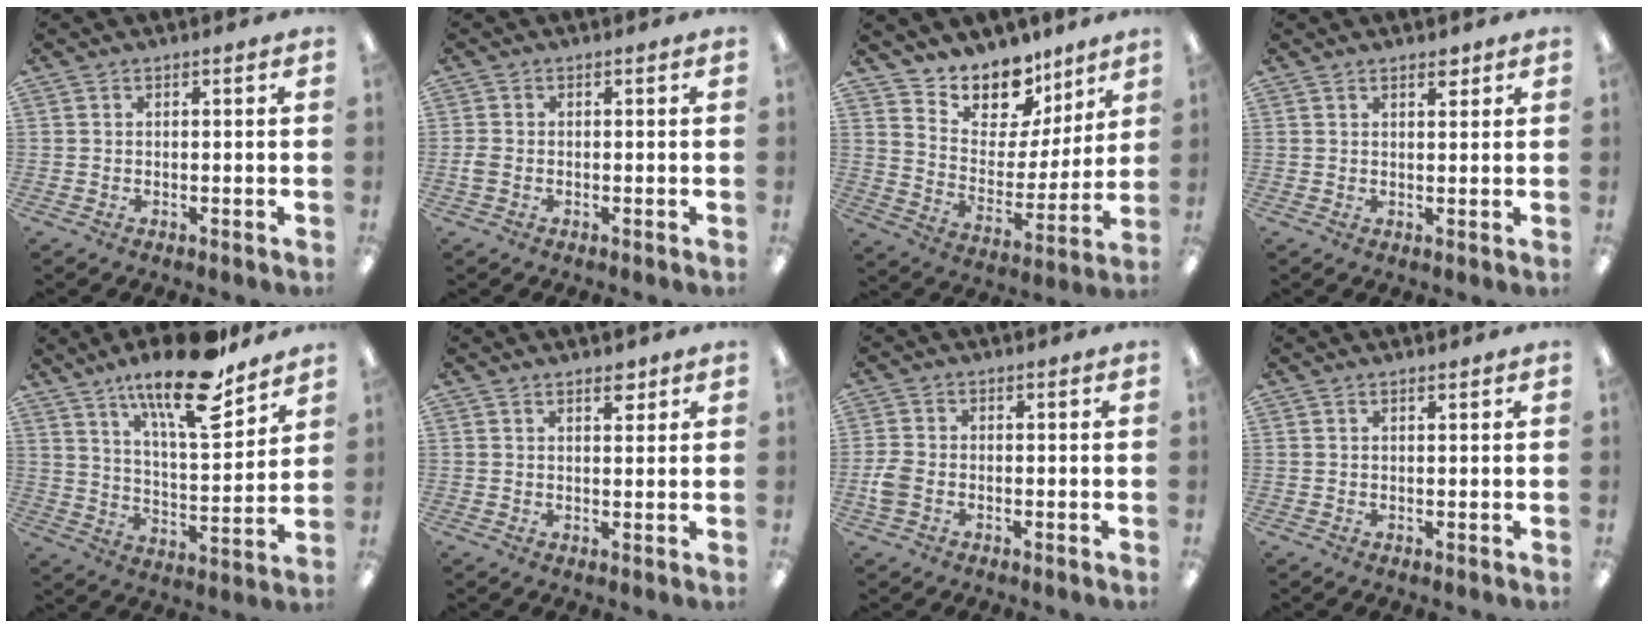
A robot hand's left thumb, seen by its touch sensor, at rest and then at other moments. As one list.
[{"total": 2.0, "force": [-0.5, 1.4, 1.4], "torque": [-0.031, 0.001, -0.010]}, {"total": 11.6, "force": [9.5, 6.3, 1.8], "torque": [-0.039, -0.090, 0.179]}, {"total": 2.6, "force": [2.1, 1.0, 1.2], "torque": [-0.011, -0.008, 0.035]}, {"total": 19.1, "force": [13.8, 5.5, 12.0], "torque": [-0.193, -0.087, 0.227]}, {"total": 3.3, "force": [2.5, 1.4, 1.6], "torque": [-0.003, -0.014, 0.039]}, {"total": 4.0, "force": [-1.2, 2.7, 2.6], "torque": [-0.057, 0.005, -0.023]}, {"total": 1.0, "force": [0.8, 0.3, 0.4], "torque": [-0.009, 0.000, 0.015]}]